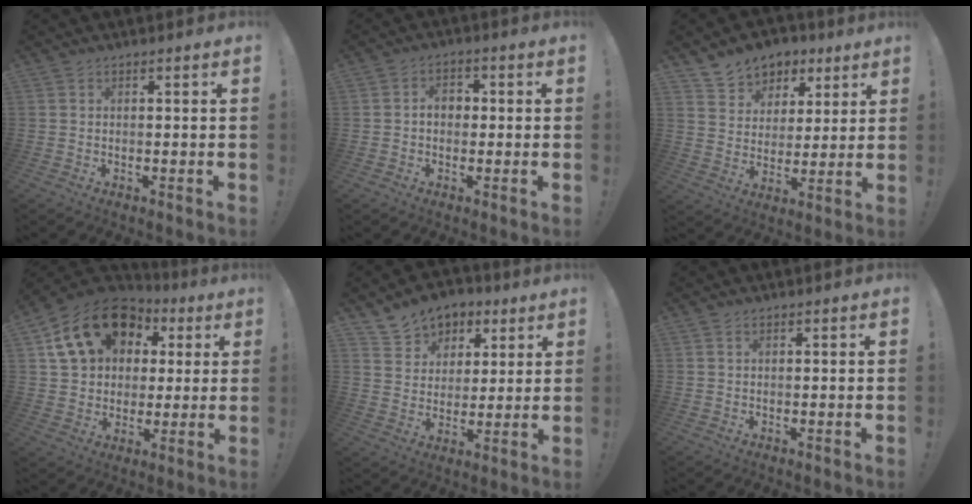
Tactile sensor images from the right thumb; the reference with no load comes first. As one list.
[{"total": 4.1, "force": [-0.2, 2.9, 3.0], "torque": [-0.045, 0.004, -0.007]}, {"total": 8.4, "force": [5.2, 6.5, 1.2], "torque": [-0.010, -0.043, 0.102]}, {"total": 18.9, "force": [7.9, 14.1, 9.9], "torque": [-0.155, -0.023, 0.159]}, {"total": 9.5, "force": [5.4, 7.5, 2.2], "torque": [-0.027, -0.039, 0.107]}, {"total": 0.7, "force": [0.4, 0.3, 0.5], "torque": [-0.005, -0.001, 0.006]}]